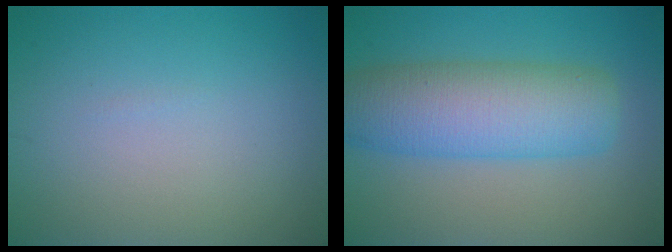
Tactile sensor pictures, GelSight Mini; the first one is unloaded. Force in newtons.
{"total": 7.9, "press": 7.9, "slide": 0.3}